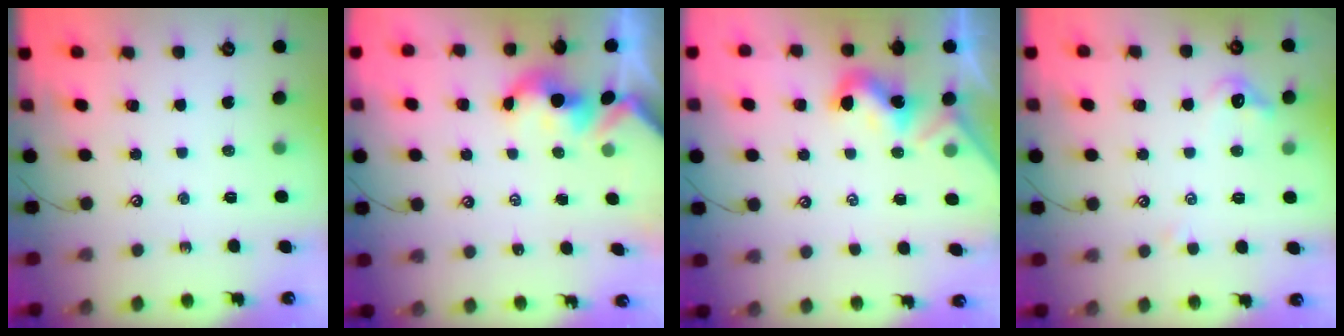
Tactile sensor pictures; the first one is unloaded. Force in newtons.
{"total": 2.2, "press": 2.2, "slide": 0.2}
{"total": 2.0, "press": 1.9, "slide": 0.4}
{"total": 0.8, "press": 0.2, "slide": 0.7}